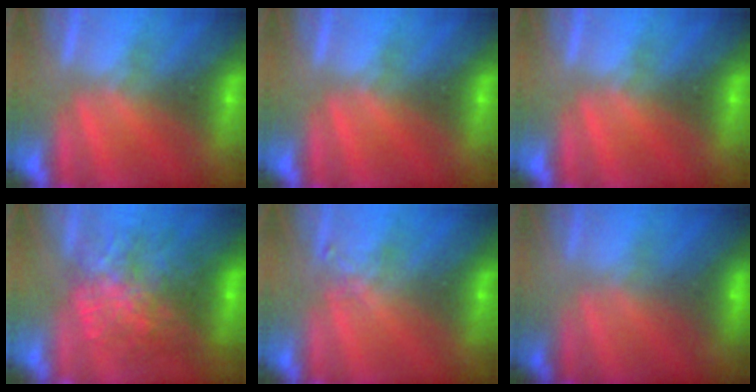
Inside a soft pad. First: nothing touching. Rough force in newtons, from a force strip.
{"total": 0.0}
{"total": 0.0}
{"total": 7.0}
{"total": 2.3}
{"total": 2.4}